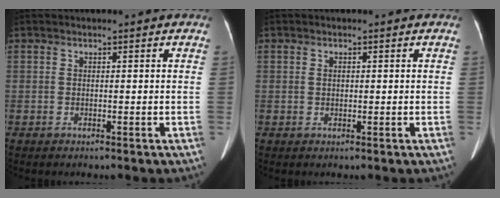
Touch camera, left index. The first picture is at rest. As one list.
[{"total": 1.1, "force": [0.2, 0.7, 0.8], "torque": [-0.020, 0.005, 0.004]}]